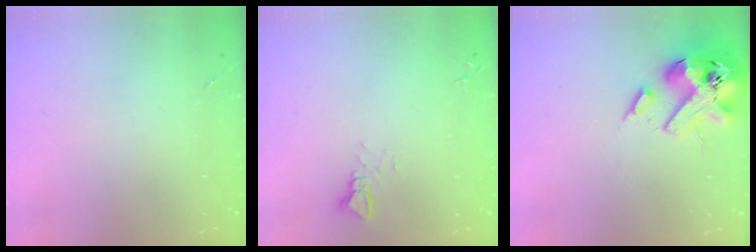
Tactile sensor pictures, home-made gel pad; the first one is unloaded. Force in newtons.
{"total": 2.2, "press": 2.2, "slide": 0.1}
{"total": 17.4, "press": 17.1, "slide": 2.9}